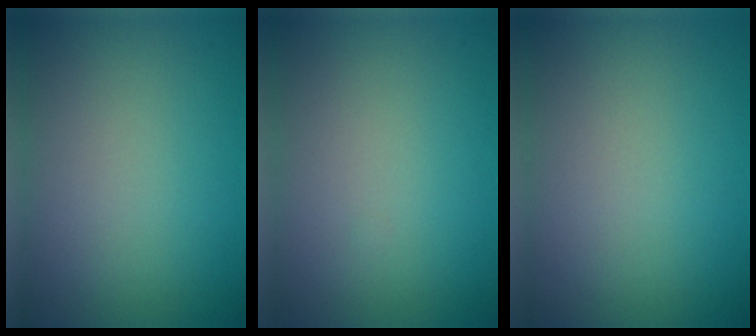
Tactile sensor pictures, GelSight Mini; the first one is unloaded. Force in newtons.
{"total": 0.0}
{"total": 0.0}